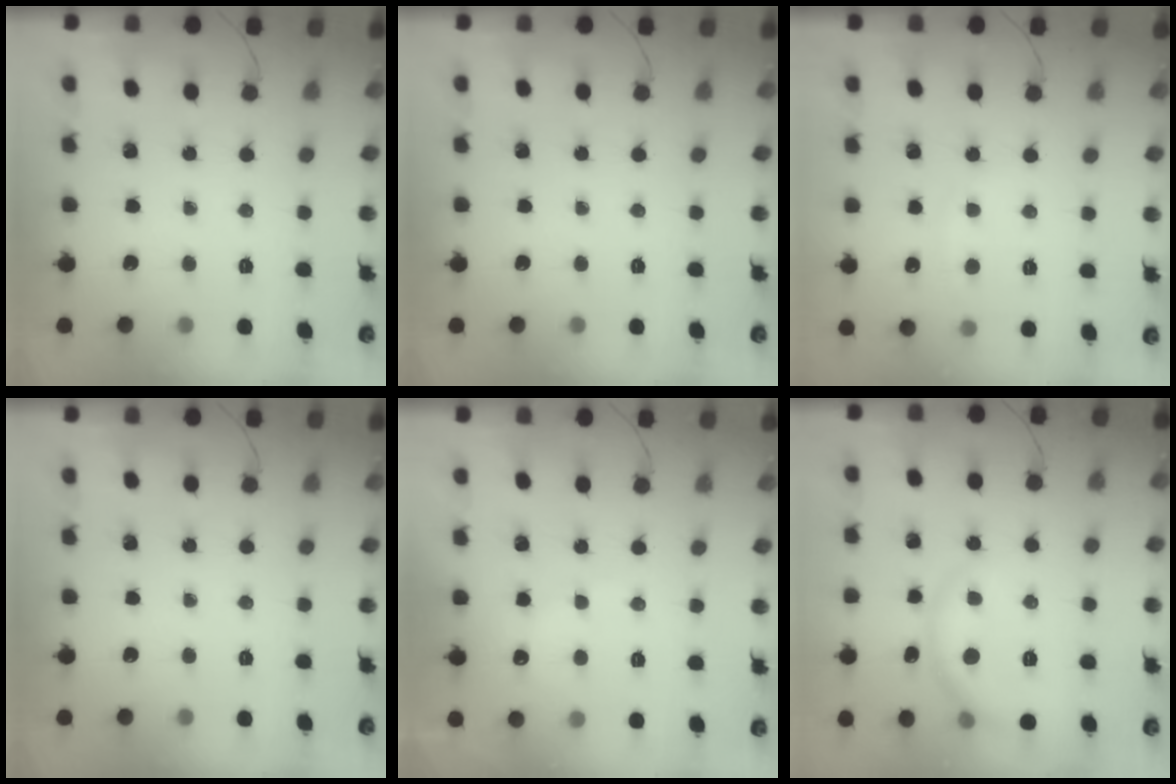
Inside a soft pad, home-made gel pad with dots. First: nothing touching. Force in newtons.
{"total": 0.0}
{"total": 3.6, "press": 3.4, "slide": 1.2}
{"total": 0.0}
{"total": 5.9, "press": 5.9, "slide": 1.0}
{"total": 6.5, "press": 6.4, "slide": 0.9}